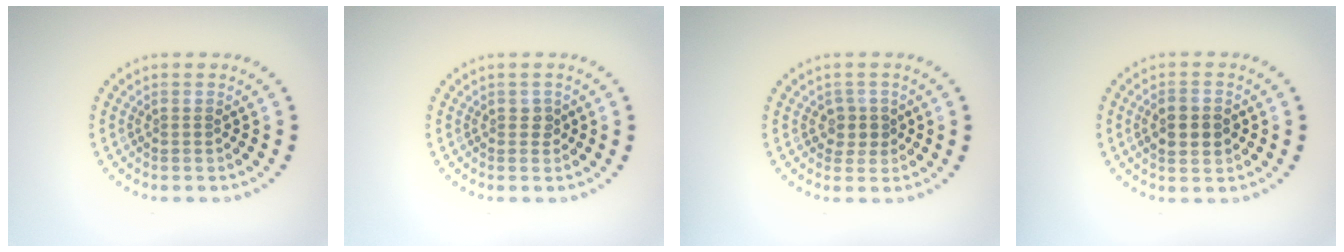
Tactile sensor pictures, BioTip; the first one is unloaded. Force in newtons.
{"total": 0.8, "press": 0.8, "slide": 0.2}
{"total": 1.8, "press": 1.4, "slide": 1.1}
{"total": 2.9, "press": 2.9, "slide": 0.1}